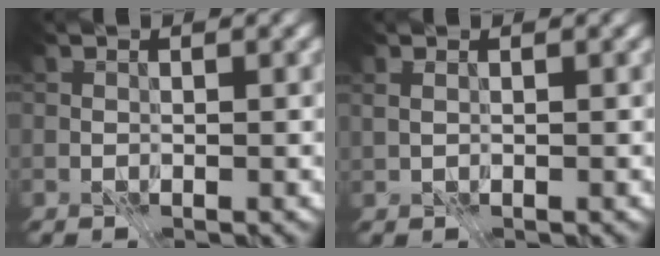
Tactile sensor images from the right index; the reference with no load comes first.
{"total": 0.7, "force": [0.4, 0.2, 0.5], "torque": [-0.012, 0.003, 0.010]}